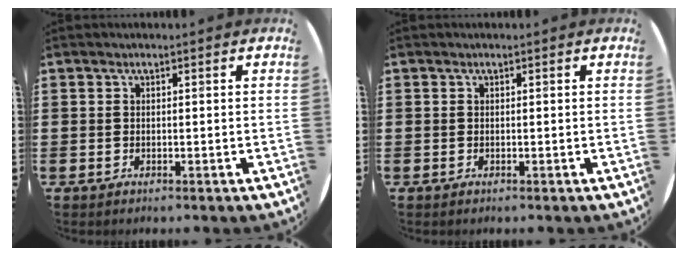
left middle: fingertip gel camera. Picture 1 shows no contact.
{"total": 0.0}